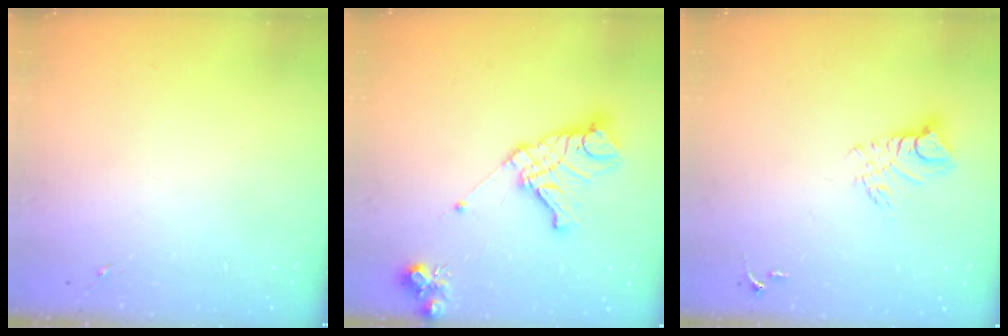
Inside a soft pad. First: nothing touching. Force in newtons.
{"total": 15.8, "press": 15.7, "slide": 1.7}
{"total": 9.3, "press": 9.3, "slide": 0.9}